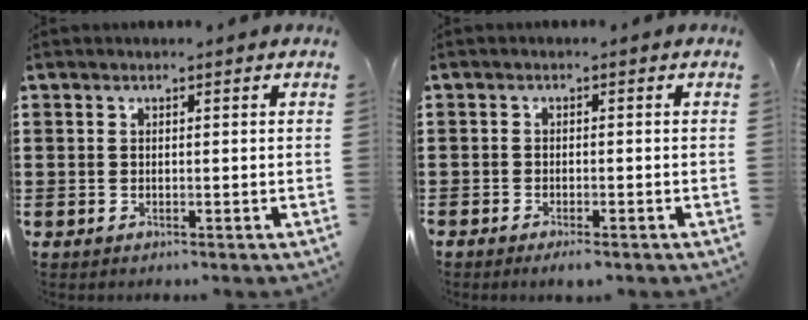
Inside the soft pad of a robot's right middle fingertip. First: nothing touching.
{"total": 1.4, "force": [-1.0, 0.1, 0.9], "torque": [-0.018, -0.005, -0.018]}